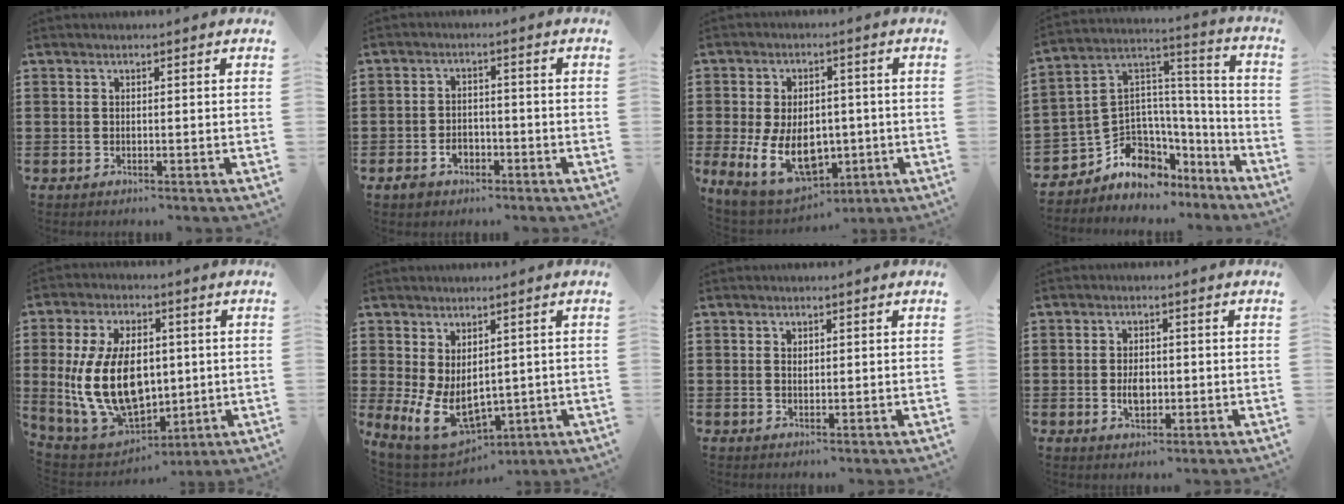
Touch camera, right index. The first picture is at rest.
{"total": 3.2, "force": [-1.9, 2.2, 1.2], "torque": [-0.034, 0.003, -0.042]}
{"total": 11.6, "force": [-2.0, 8.1, 8.1], "torque": [-0.158, -0.003, -0.029]}
{"total": 8.1, "force": [-4.1, 6.8, 1.9], "torque": [-0.075, -0.013, -0.072]}
{"total": 15.3, "force": [0.9, 9.6, 11.9], "torque": [-0.268, -0.006, 0.016]}
{"total": 9.7, "force": [-0.1, 6.3, 7.4], "torque": [-0.164, -0.008, 0.006]}
{"total": 0.9, "force": [0.3, 0.6, 0.6], "torque": [-0.012, 0.003, 0.006]}
{"total": 3.5, "force": [-0.4, 2.2, 2.7], "torque": [-0.044, 0.000, -0.010]}